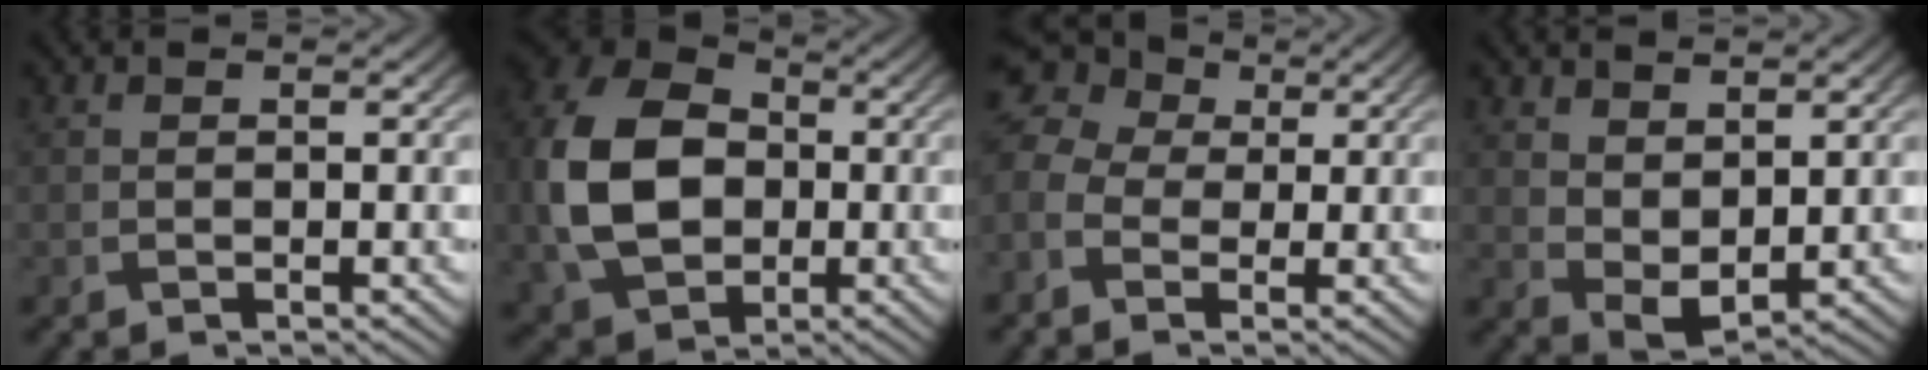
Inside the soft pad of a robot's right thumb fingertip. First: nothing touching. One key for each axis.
{"total": 14.3, "fx": -0.8, "fy": 10.7, "fz": 9.4, "tx": -0.240, "ty": -0.001, "tz": -0.017}
{"total": 7.4, "fx": -0.2, "fy": 5.9, "fz": 4.5, "tx": -0.135, "ty": 0.009, "tz": -0.005}
{"total": 5.2, "fx": 2.9, "fy": 2.7, "fz": 3.3, "tx": -0.075, "ty": -0.005, "tz": 0.062}